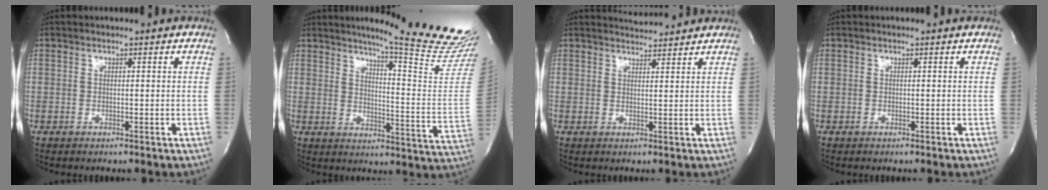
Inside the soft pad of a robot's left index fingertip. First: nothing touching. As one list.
[{"total": 21.3, "force": [18.6, -1.3, 10.3], "torque": [-0.136, -0.124, 0.224]}, {"total": 4.1, "force": [4.1, 0.1, 0.4], "torque": [-0.018, 0.011, 0.061]}, {"total": 0.0}]